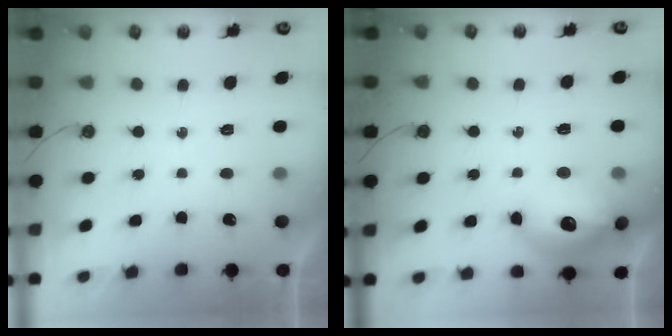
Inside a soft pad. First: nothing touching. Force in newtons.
{"total": 15.8, "press": 15.8, "slide": 1.1}